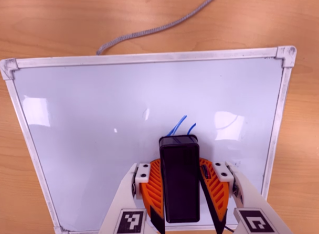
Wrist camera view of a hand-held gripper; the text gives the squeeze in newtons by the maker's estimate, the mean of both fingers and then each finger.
{"total": 12.3, "left": 13.4, "right": 11.3}